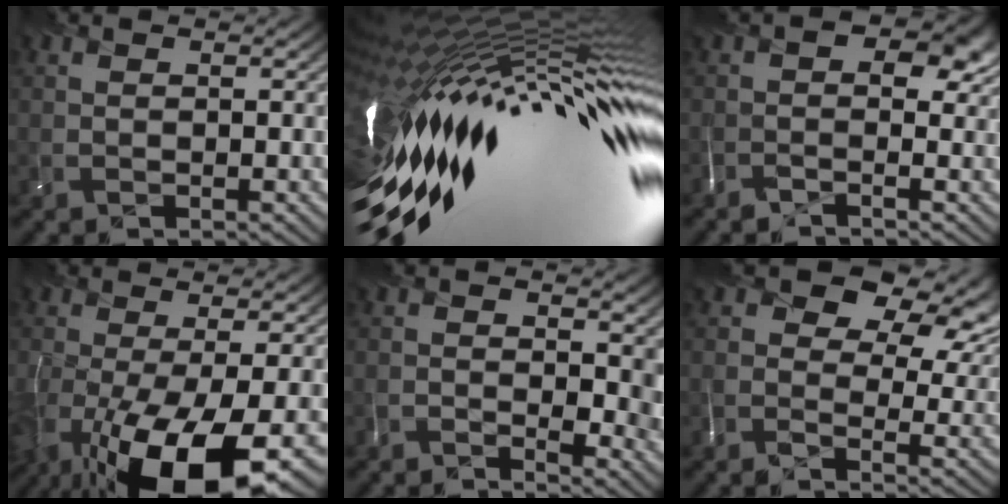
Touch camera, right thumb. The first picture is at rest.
{"total": 20.0, "force": [-2.3, 5.2, 19.2], "torque": [-0.342, -0.017, -0.040]}
{"total": 4.2, "force": [-0.4, 1.9, 3.7], "torque": [-0.045, -0.004, -0.015]}
{"total": 15.9, "force": [-7.1, 5.5, 13.1], "torque": [-0.237, -0.041, -0.097]}
{"total": 9.1, "force": [-1.2, 5.1, 7.5], "torque": [-0.103, -0.030, -0.005]}
{"total": 10.9, "force": [4.2, 6.5, 7.6], "torque": [-0.116, -0.007, 0.077]}